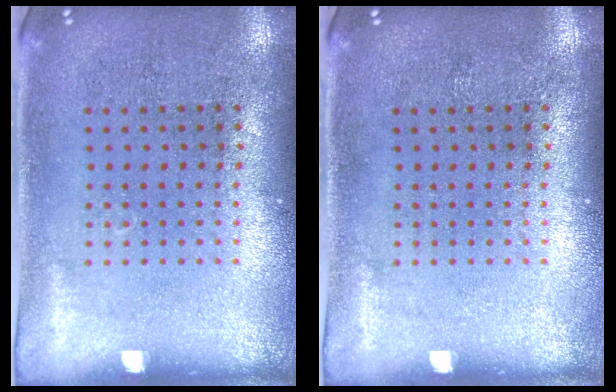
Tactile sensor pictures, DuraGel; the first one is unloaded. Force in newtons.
{"total": 0.0}